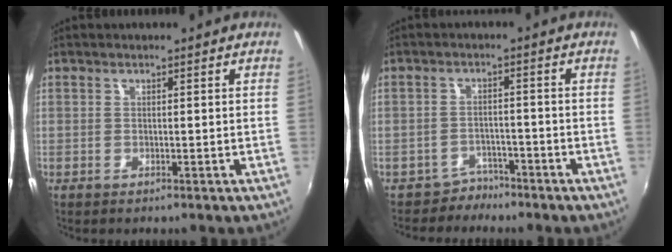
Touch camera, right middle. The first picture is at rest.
{"total": 3.5, "force": [-3.0, 1.9, -0.4], "torque": [0.002, 0.013, -0.048]}